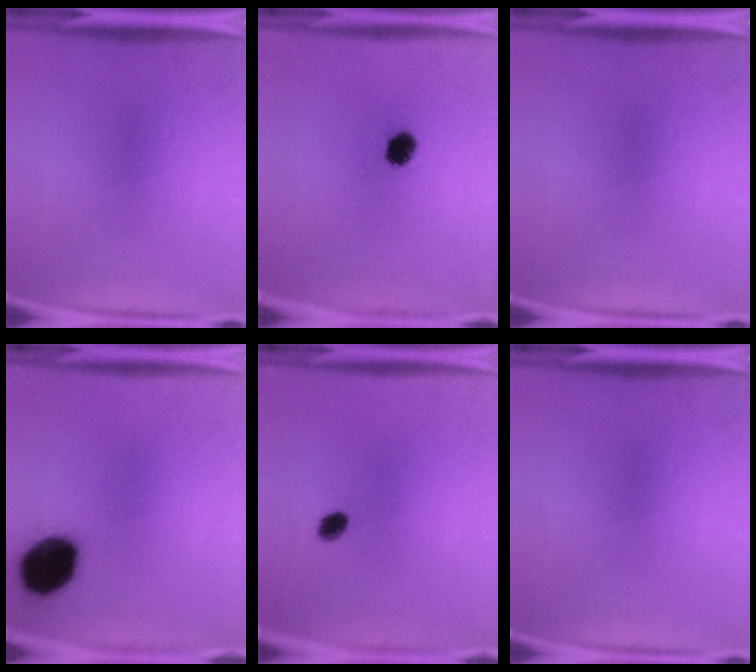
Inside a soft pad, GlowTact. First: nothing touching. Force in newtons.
{"total": 2.6}
{"total": 0.0}
{"total": 15.9}
{"total": 2.9}
{"total": 0.0}